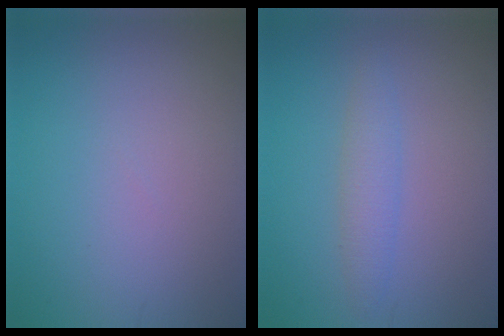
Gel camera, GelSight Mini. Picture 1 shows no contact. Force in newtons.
{"total": 1.9, "press": 1.9, "slide": 0.0}